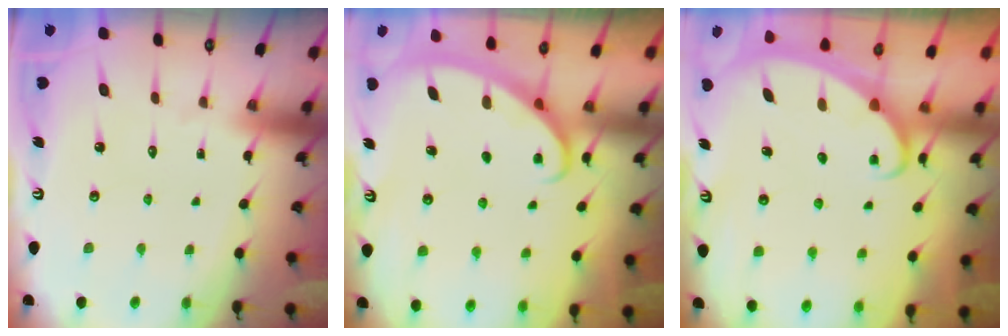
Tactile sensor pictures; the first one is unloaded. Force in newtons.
{"total": 2.8, "press": 2.8, "slide": 0.4}
{"total": 2.4, "press": 2.3, "slide": 0.4}